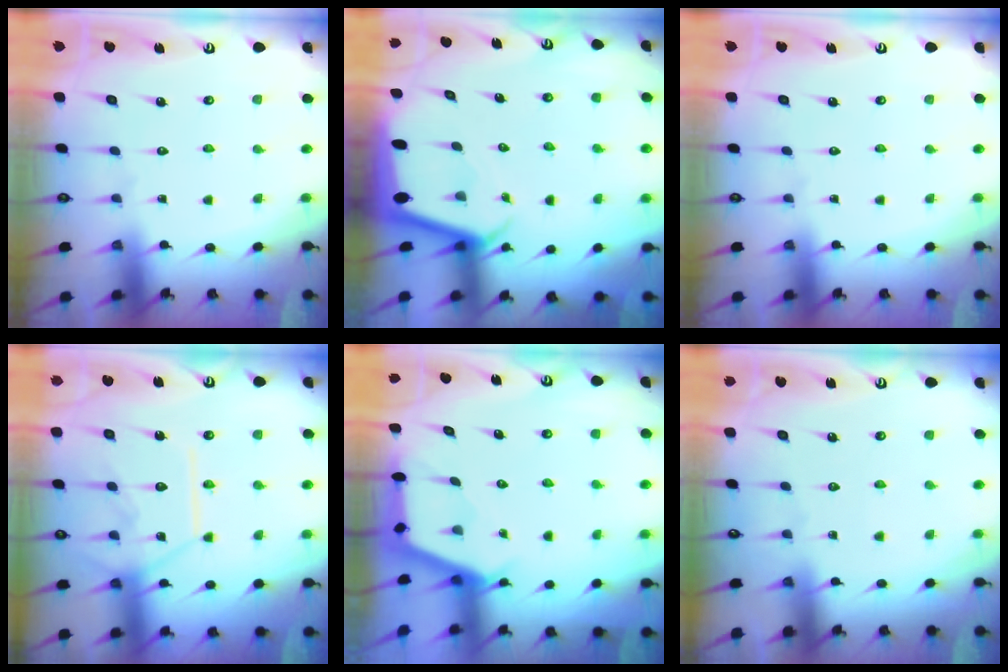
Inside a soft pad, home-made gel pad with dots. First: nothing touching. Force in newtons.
{"total": 2.3, "press": 2.3, "slide": 0.2}
{"total": 0.0}
{"total": 12.5, "press": 12.5, "slide": 1.1}
{"total": 2.7, "press": 2.7, "slide": 0.3}
{"total": 2.6, "press": 2.5, "slide": 0.5}